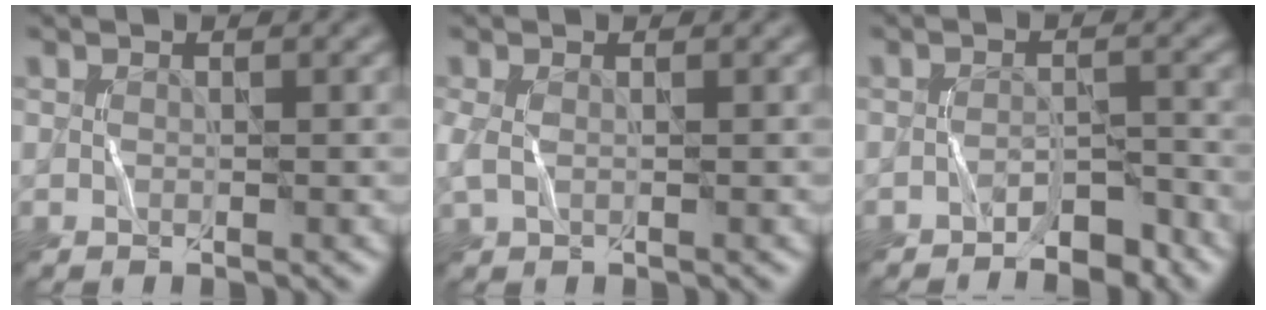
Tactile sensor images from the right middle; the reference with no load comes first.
{"total": 1.7, "force": [0.0, 1.1, 1.4], "torque": [-0.041, 0.001, -0.001]}
{"total": 2.8, "force": [-2.5, 0.7, 1.2], "torque": [-0.015, 0.012, -0.040]}